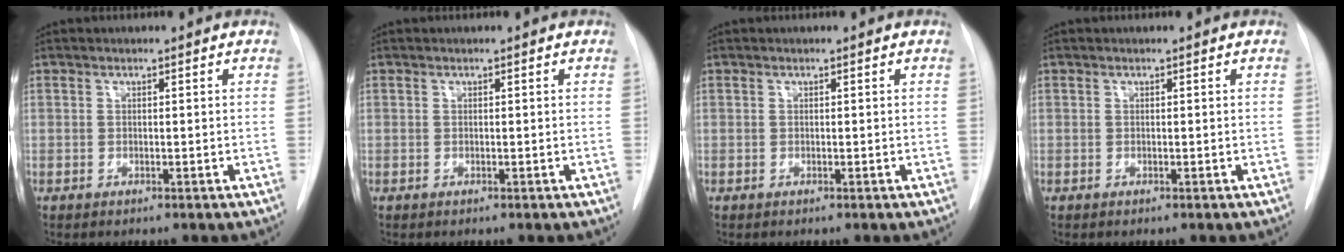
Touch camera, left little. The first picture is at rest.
{"total": 0.0}
{"total": 0.0}
{"total": 0.0}